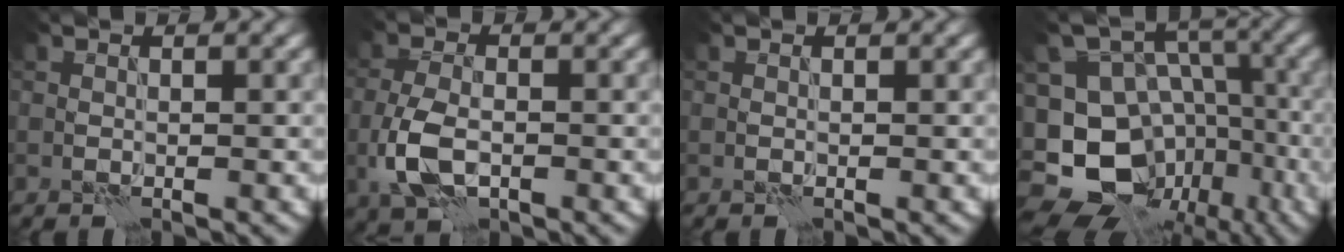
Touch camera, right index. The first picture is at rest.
{"total": 5.0, "force": [-1.4, 2.9, 3.8], "torque": [-0.089, -0.009, -0.029]}
{"total": 0.0}
{"total": 16.8, "force": [-9.1, 12.6, 6.5], "torque": [-0.132, -0.027, -0.130]}